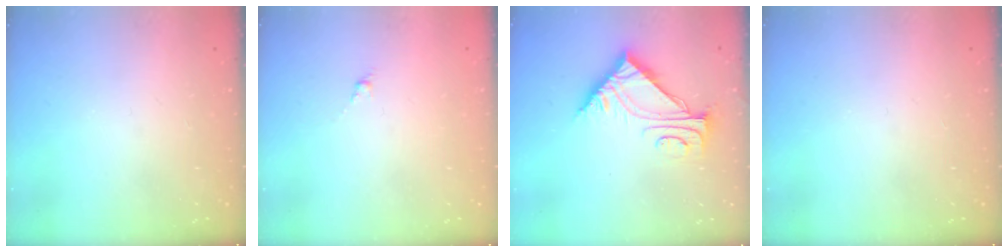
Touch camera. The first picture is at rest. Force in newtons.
{"total": 0.0}
{"total": 7.7, "press": 7.7, "slide": 0.4}
{"total": 0.0}